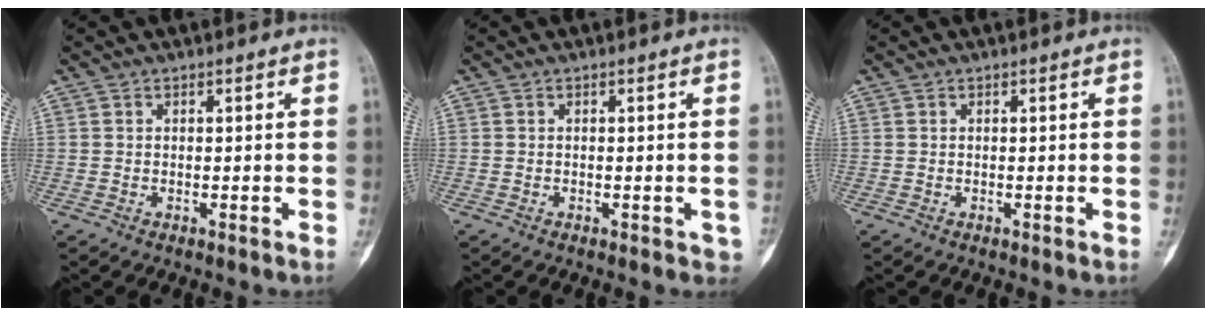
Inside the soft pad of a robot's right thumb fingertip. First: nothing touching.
{"total": 1.7, "force": [-0.7, 0.9, 1.3], "torque": [-0.004, 0.002, -0.007]}
{"total": 0.0}